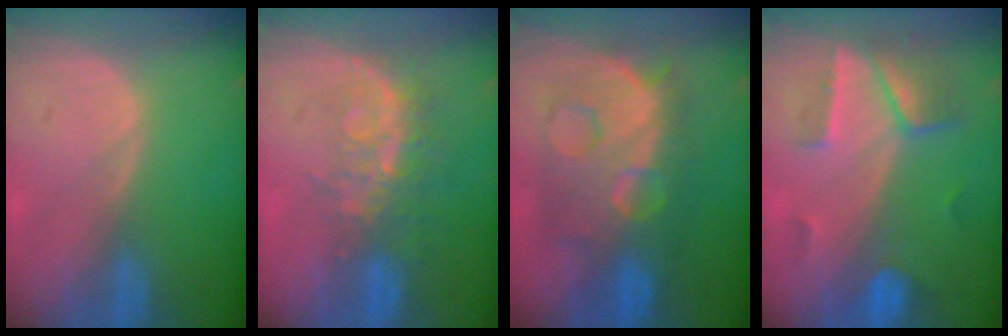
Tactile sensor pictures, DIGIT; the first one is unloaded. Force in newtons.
{"total": 8.5, "press": 7.0, "slide": 4.7}
{"total": 11.9, "press": 11.9, "slide": 1.2}
{"total": 7.2, "press": 6.3, "slide": 3.5}